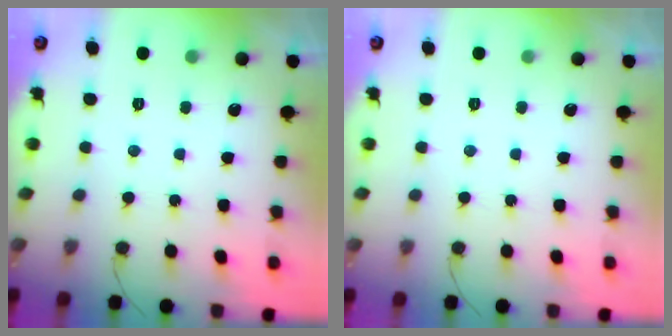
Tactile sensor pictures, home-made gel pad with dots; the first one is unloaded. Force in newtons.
{"total": 0.0}